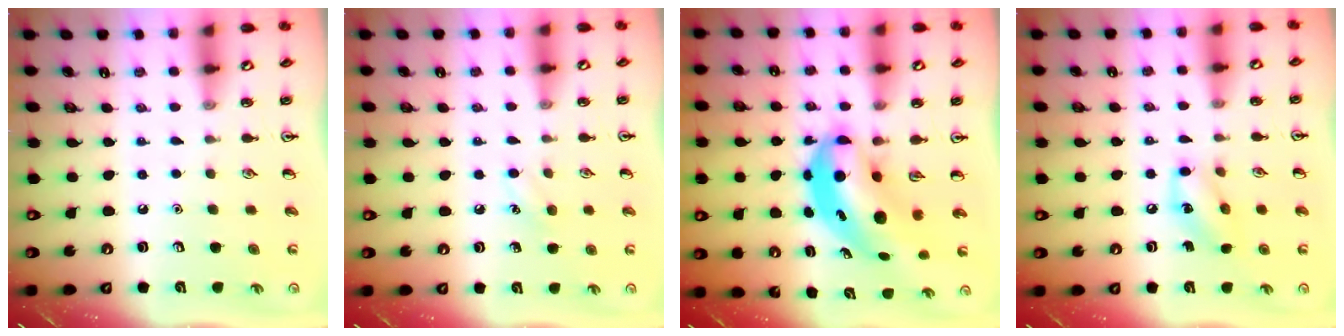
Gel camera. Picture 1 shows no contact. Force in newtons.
{"total": 5.4, "press": 5.1, "slide": 1.6}
{"total": 8.0, "press": 7.7, "slide": 2.0}
{"total": 9.1, "press": 9.1, "slide": 0.8}